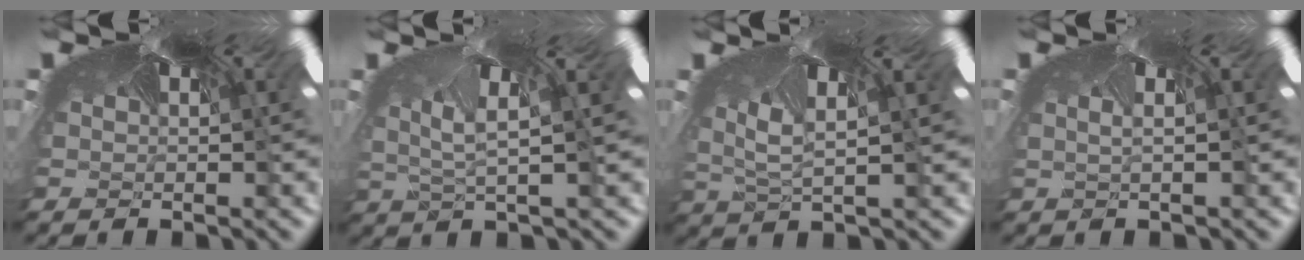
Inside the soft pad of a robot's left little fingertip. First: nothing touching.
{"total": 3.0, "force": [-2.9, -0.2, -0.7], "torque": [-0.027, -0.057, -0.015]}
{"total": 3.1, "force": [-3.1, 0.0, -0.3], "torque": [-0.035, -0.062, -0.021]}
{"total": 2.6, "force": [-2.5, 0.3, 0.6], "torque": [-0.024, -0.033, -0.020]}